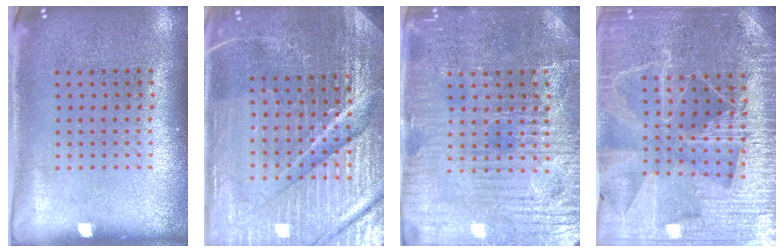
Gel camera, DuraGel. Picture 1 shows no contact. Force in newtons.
{"total": 5.9, "press": 5.3, "slide": 2.4}
{"total": 4.6, "press": 4.4, "slide": 1.2}
{"total": 4.6, "press": 4.3, "slide": 1.8}